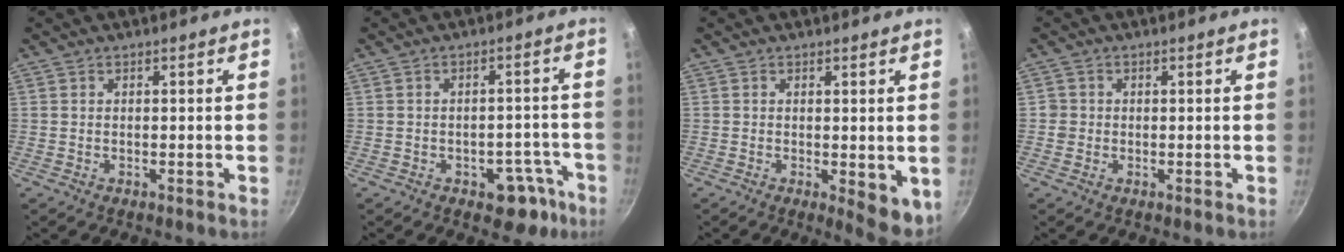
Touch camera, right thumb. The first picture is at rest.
{"total": 7.3, "force": [-4.1, 4.4, 4.1], "torque": [-0.022, 0.040, -0.047]}
{"total": 5.9, "force": [-1.0, 2.0, 5.4], "torque": [-0.064, -0.016, -0.008]}
{"total": 1.7, "force": [-0.2, 1.7, 0.2], "torque": [0.007, 0.007, -0.005]}